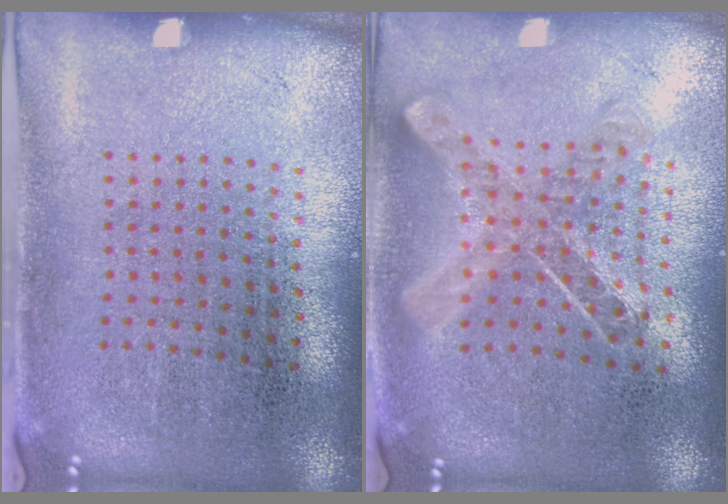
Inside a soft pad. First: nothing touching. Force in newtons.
{"total": 1.0, "press": 1.0, "slide": 0.1}